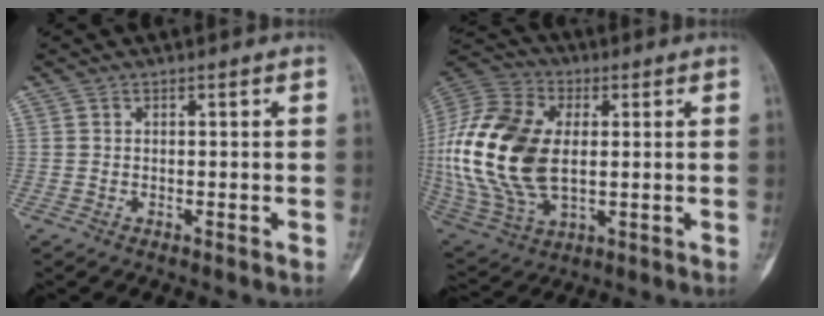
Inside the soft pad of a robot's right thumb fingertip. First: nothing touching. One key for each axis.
{"total": 23.4, "fx": 1.0, "fy": 14.4, "fz": 18.5, "tx": -0.401, "ty": -0.008, "tz": 0.024}